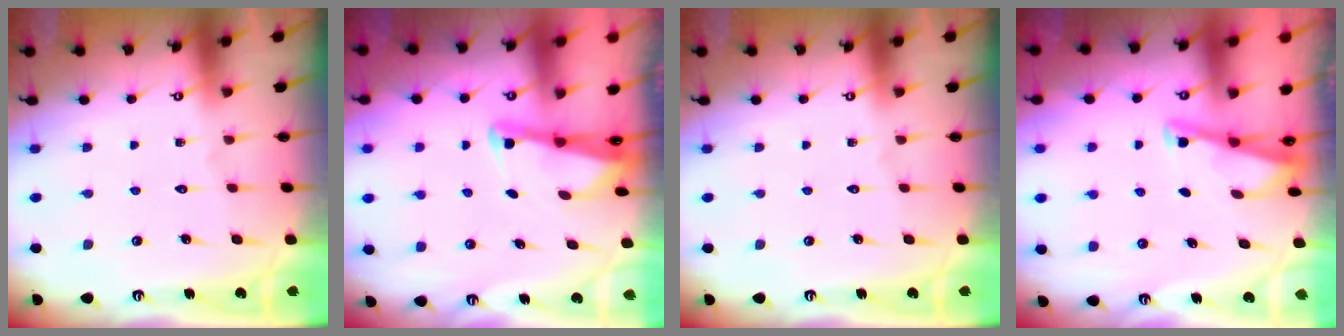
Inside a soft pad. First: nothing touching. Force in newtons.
{"total": 2.5, "press": 2.5, "slide": 0.2}
{"total": 0.0}
{"total": 3.3, "press": 3.2, "slide": 0.3}